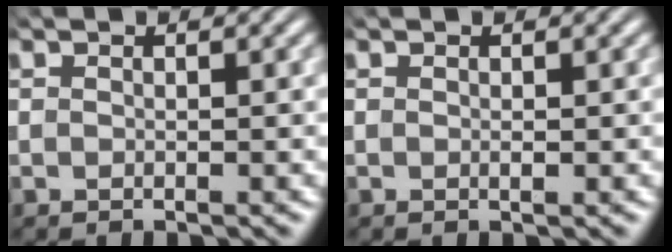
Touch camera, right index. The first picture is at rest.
{"total": 0.0}